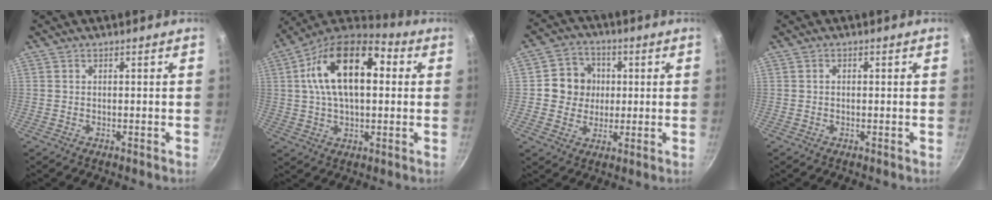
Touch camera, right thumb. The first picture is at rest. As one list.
[{"total": 19.6, "force": [3.8, 10.5, 16.1], "torque": [-0.265, 0.026, 0.052]}, {"total": 9.3, "force": [0.5, 8.6, 3.5], "torque": [-0.014, 0.010, 0.003]}, {"total": 0.6, "force": [0.0, 0.4, 0.5], "torque": [-0.008, 0.001, -0.001]}]